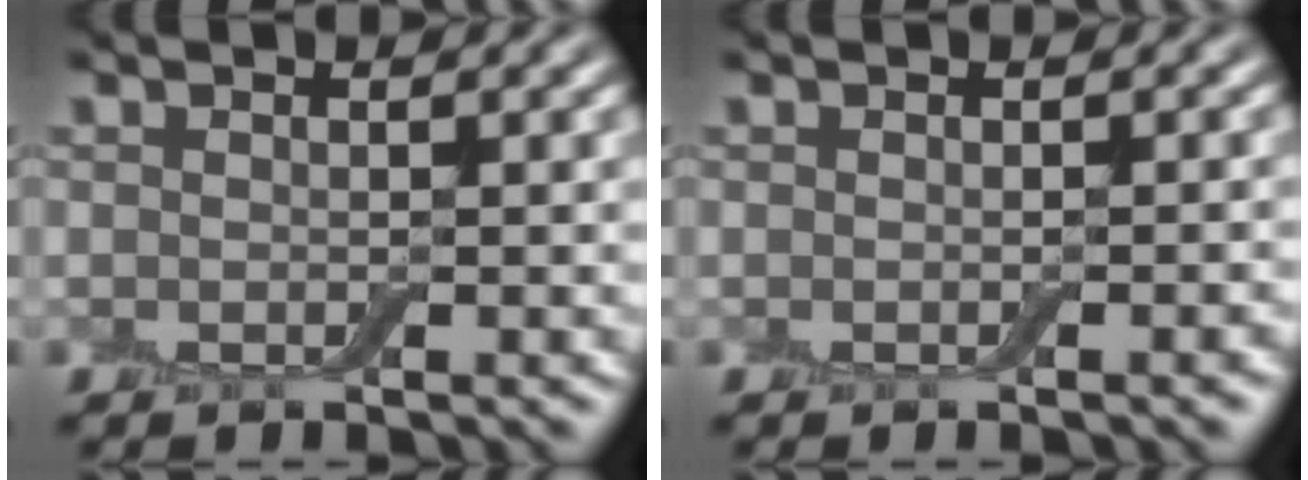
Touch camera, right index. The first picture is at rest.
{"total": 0.6, "force": [-0.3, 0.1, 0.5], "torque": [-0.005, 0.002, -0.003]}